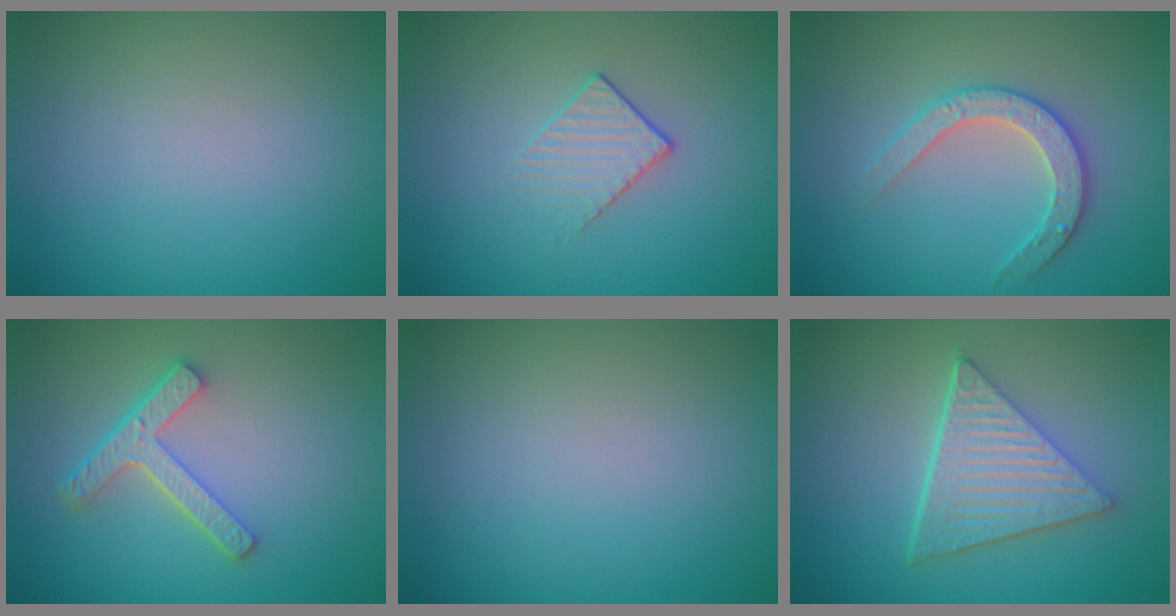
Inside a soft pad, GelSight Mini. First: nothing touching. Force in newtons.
{"total": 1.6, "press": 1.1, "slide": 1.1}
{"total": 2.8, "press": 2.8, "slide": 0.3}
{"total": 3.9, "press": 2.9, "slide": 2.5}
{"total": 0.0}
{"total": 5.9, "press": 4.3, "slide": 4.0}